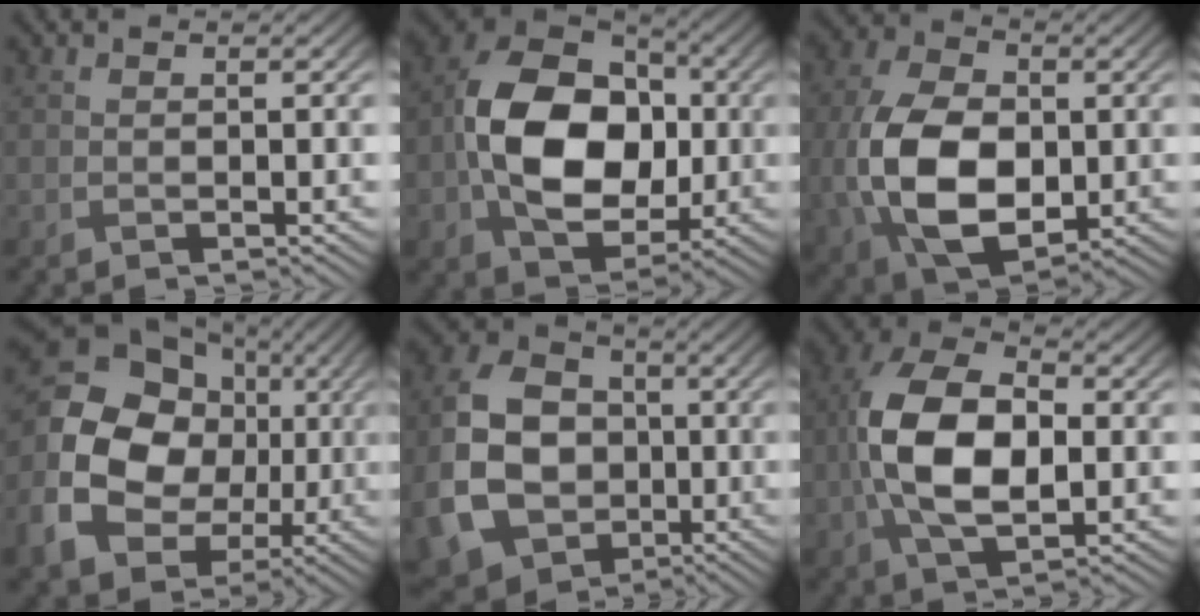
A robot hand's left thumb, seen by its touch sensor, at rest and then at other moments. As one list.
[{"total": 14.4, "force": [-1.0, 10.3, 10.0], "torque": [-0.196, 0.006, -0.018]}, {"total": 13.4, "force": [-1.8, 9.0, 9.8], "torque": [-0.250, -0.024, -0.023]}, {"total": 16.1, "force": [-1.9, 13.0, 9.3], "torque": [-0.222, -0.013, -0.027]}, {"total": 14.1, "force": [-2.5, 11.2, 8.2], "torque": [-0.221, -0.021, -0.049]}, {"total": 12.8, "force": [-1.0, 7.3, 10.4], "torque": [-0.222, 0.006, -0.023]}]